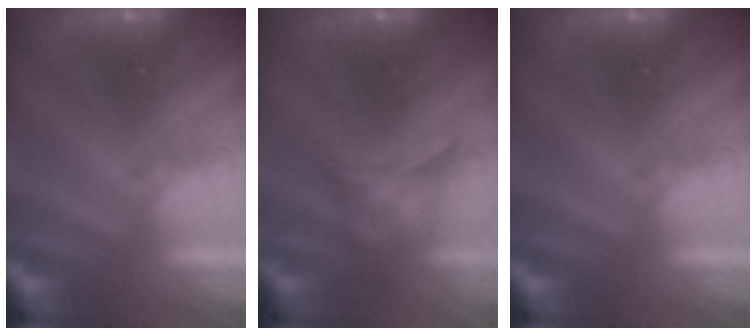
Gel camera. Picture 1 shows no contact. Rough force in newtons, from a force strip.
{"total": 8.4}
{"total": 0.0}